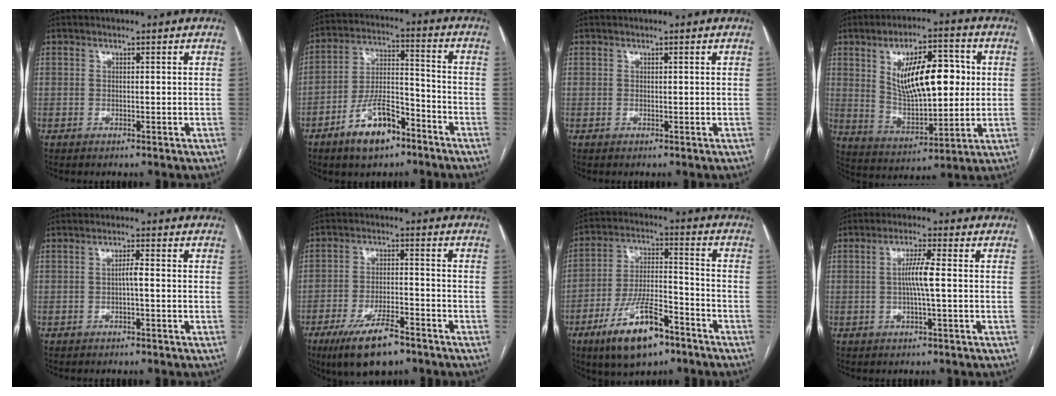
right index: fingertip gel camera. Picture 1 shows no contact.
{"total": 10.6, "force": [-6.6, 4.1, 7.2], "torque": [-0.142, 0.011, -0.115]}
{"total": 0.0}
{"total": 14.8, "force": [3.4, 5.6, 13.3], "torque": [-0.224, 0.014, 0.064]}
{"total": 1.6, "force": [-0.4, 0.1, 1.6], "torque": [-0.027, 0.003, -0.006]}
{"total": 10.6, "force": [-7.0, 3.0, 7.4], "torque": [-0.136, -0.012, -0.117]}
{"total": 13.6, "force": [-8.2, 4.3, 10.0], "torque": [-0.191, -0.003, -0.140]}
{"total": 4.3, "force": [-0.1, -0.2, 4.3], "torque": [-0.083, 0.005, -0.002]}